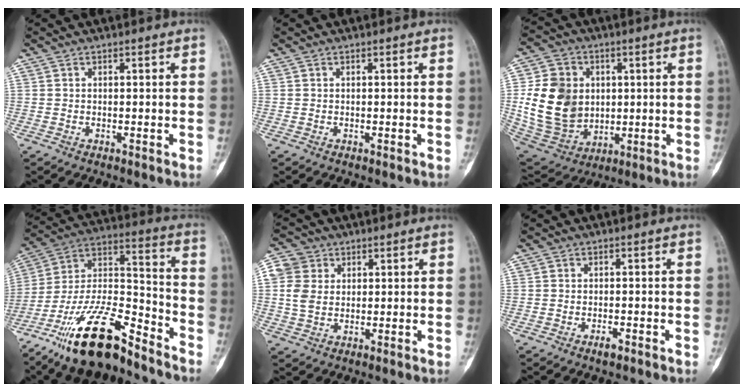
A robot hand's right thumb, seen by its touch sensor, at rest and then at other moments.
{"total": 0.0}
{"total": 17.7, "force": [1.4, 14.4, 10.2], "torque": [-0.163, -0.002, 0.046]}
{"total": 21.3, "force": [-15.7, 6.3, 12.9], "torque": [-0.253, 0.079, -0.287]}
{"total": 6.4, "force": [1.3, 5.5, 3.0], "torque": [-0.055, 0.005, 0.022]}
{"total": 1.6, "force": [-1.0, 0.5, 1.1], "torque": [-0.020, 0.003, -0.019]}